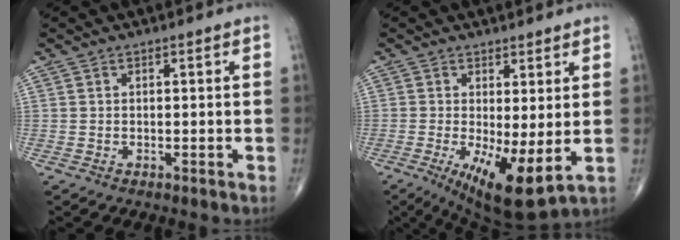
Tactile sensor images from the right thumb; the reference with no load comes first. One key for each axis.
{"total": 10.3, "fx": -1.4, "fy": 3.0, "fz": 9.8, "tx": -0.163, "ty": -0.026, "tz": -0.014}